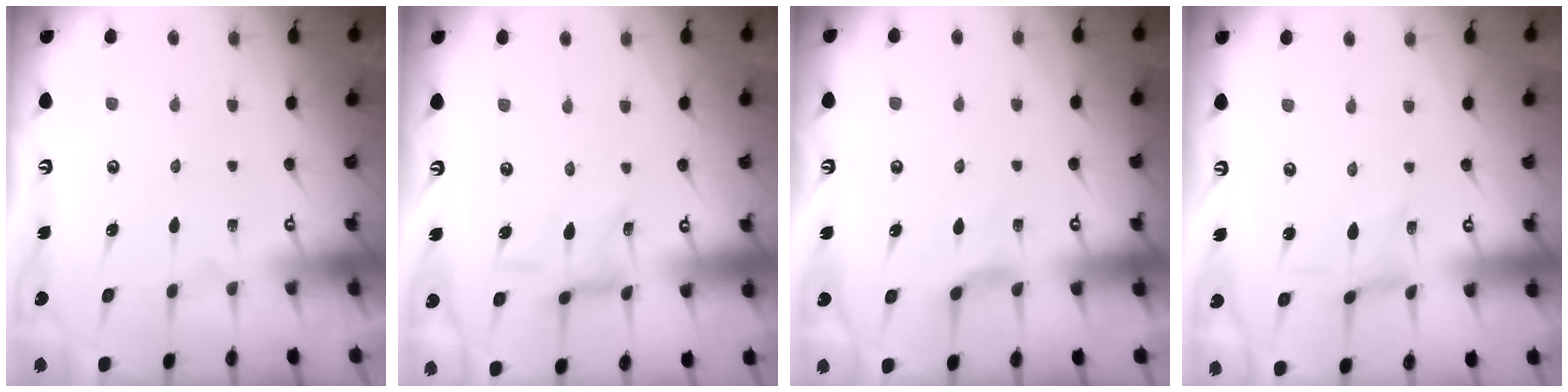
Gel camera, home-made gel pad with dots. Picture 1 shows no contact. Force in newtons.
{"total": 3.0, "press": 2.9, "slide": 0.4}
{"total": 3.1, "press": 3.0, "slide": 0.6}
{"total": 0.0}